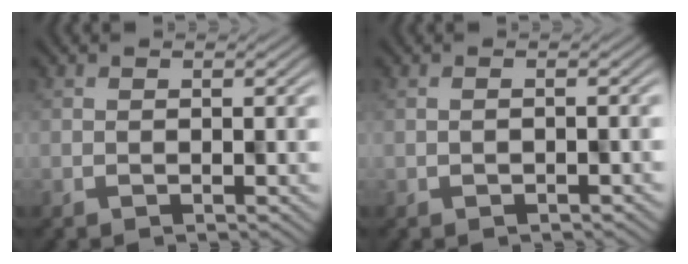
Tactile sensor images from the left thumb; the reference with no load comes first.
{"total": 0.5, "force": [-0.5, -0.1, -0.2], "torque": [0.004, 0.005, -0.009]}